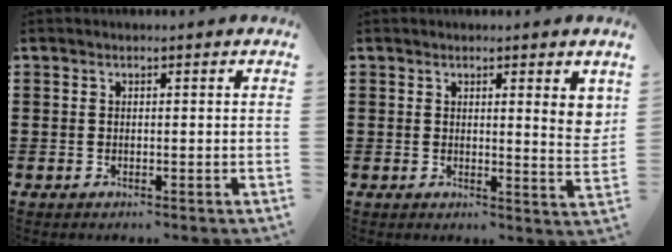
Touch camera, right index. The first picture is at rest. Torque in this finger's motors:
{"motor_torque": [0.07, 0.09, 0.23, 0.01]}